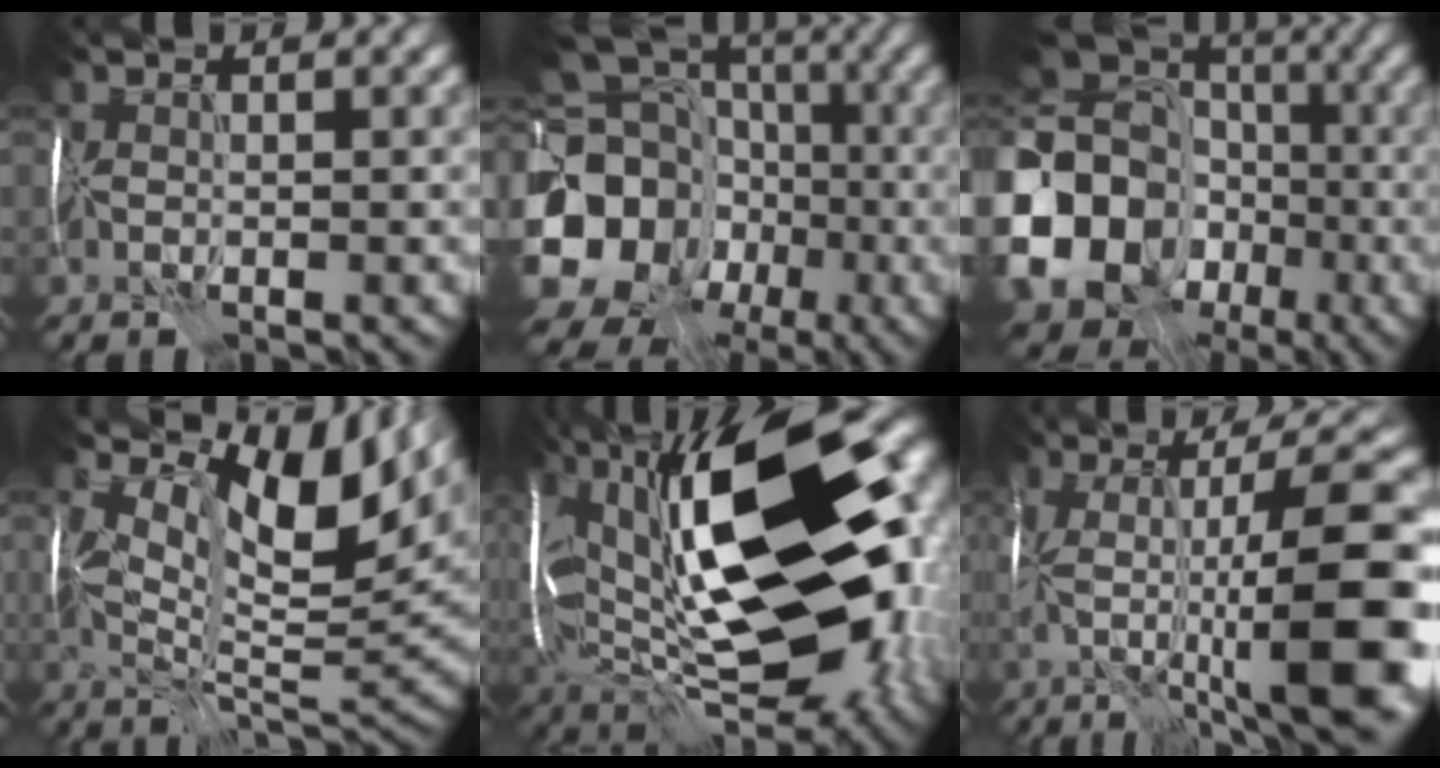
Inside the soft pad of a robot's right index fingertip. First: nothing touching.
{"total": 18.1, "force": [-3.3, 15.2, 9.1], "torque": [-0.177, -0.004, -0.065]}
{"total": 19.9, "force": [-4.5, 16.6, 10.1], "torque": [-0.227, -0.021, -0.095]}
{"total": 13.8, "force": [5.1, 5.8, 11.4], "torque": [-0.194, 0.003, 0.094]}
{"total": 22.7, "force": [3.7, 11.5, 19.2], "torque": [-0.373, -0.007, 0.068]}
{"total": 14.3, "force": [-2.3, 3.2, 13.8], "torque": [-0.208, 0.013, -0.027]}